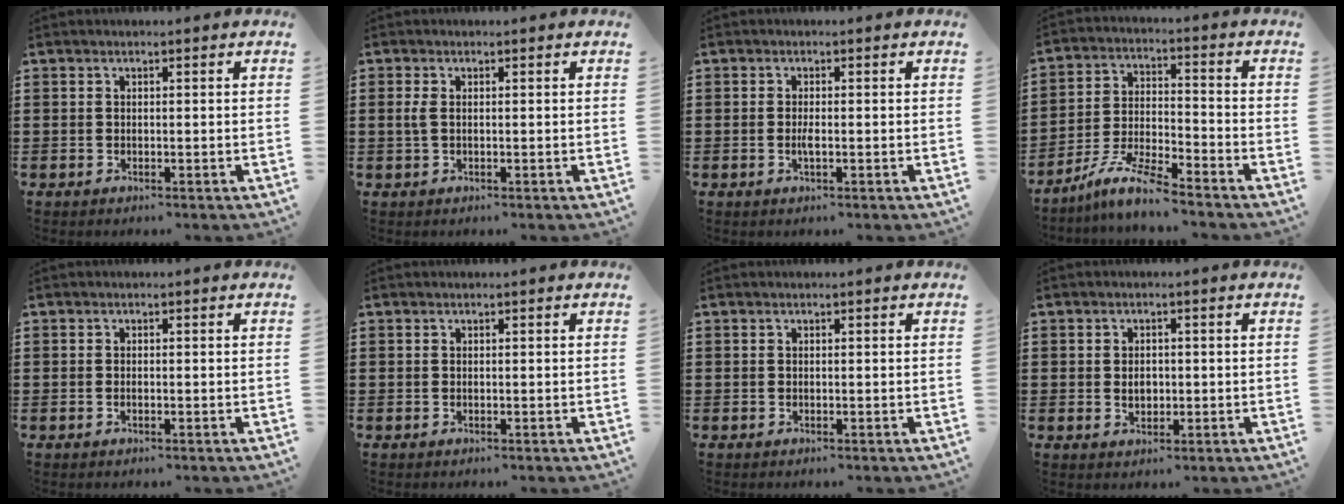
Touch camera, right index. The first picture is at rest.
{"total": 1.8, "force": [0.1, 0.8, 1.6], "torque": [-0.047, -0.002, -0.005]}
{"total": 1.5, "force": [-0.3, 0.4, 1.4], "torque": [-0.034, -0.003, -0.008]}
{"total": 7.6, "force": [-6.7, 0.5, 3.7], "torque": [-0.083, 0.000, -0.132]}
{"total": 0.5, "force": [-0.3, 0.1, 0.4], "torque": [-0.010, -0.003, -0.004]}
{"total": 0.0}
{"total": 0.0}
{"total": 2.4, "force": [0.0, 1.7, 1.7], "torque": [-0.027, 0.003, -0.004]}